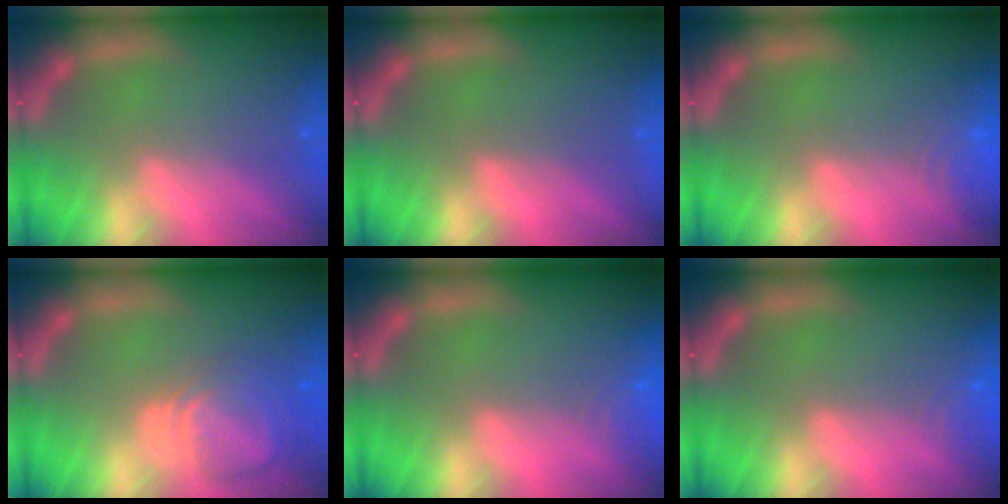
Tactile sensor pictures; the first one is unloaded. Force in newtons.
{"total": 0.0}
{"total": 3.5}
{"total": 6.5}
{"total": 1.9}
{"total": 1.9}